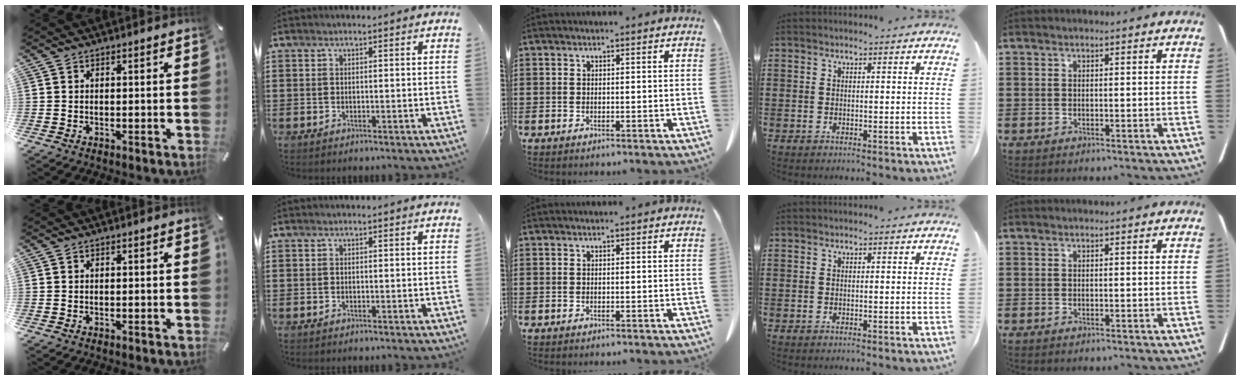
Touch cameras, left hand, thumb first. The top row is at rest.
{}